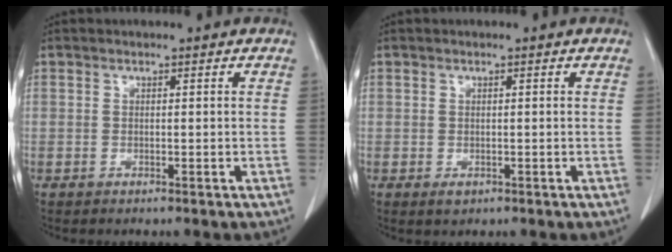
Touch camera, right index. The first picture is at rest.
{"total": 1.2, "force": [-0.5, 0.9, 0.7], "torque": [-0.009, 0.000, -0.003]}